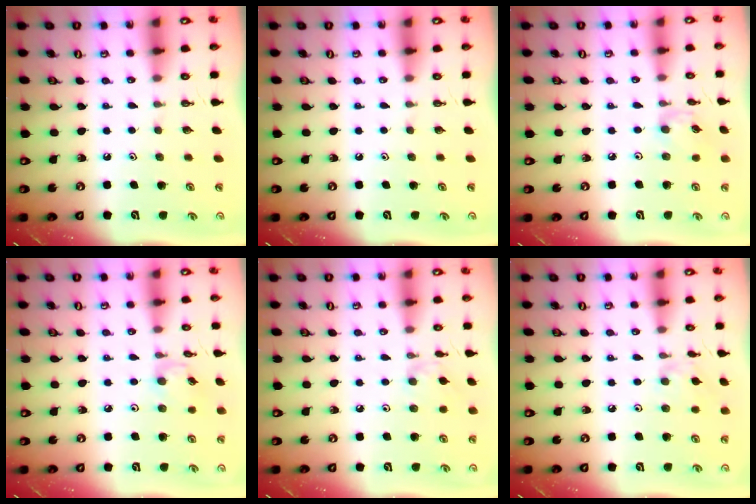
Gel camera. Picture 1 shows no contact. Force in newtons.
{"total": 0.0}
{"total": 3.8, "press": 3.8, "slide": 0.3}
{"total": 3.7, "press": 3.7, "slide": 0.4}
{"total": 1.8, "press": 1.8, "slide": 0.3}
{"total": 3.0, "press": 2.9, "slide": 0.5}